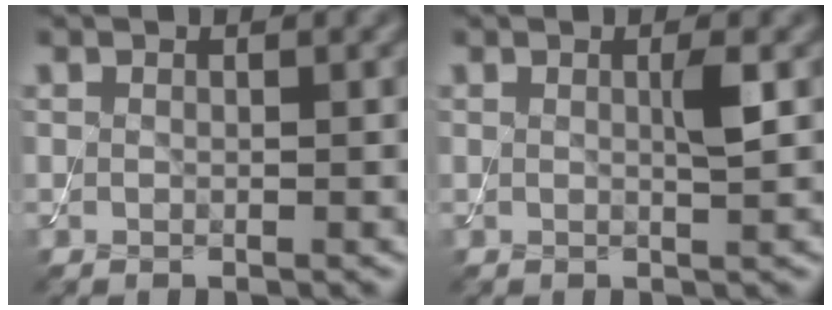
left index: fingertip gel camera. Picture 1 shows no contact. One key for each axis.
{"total": 1.6, "fx": 0.3, "fy": 0.1, "fz": 1.6, "tx": -0.030, "ty": 0.001, "tz": 0.002}